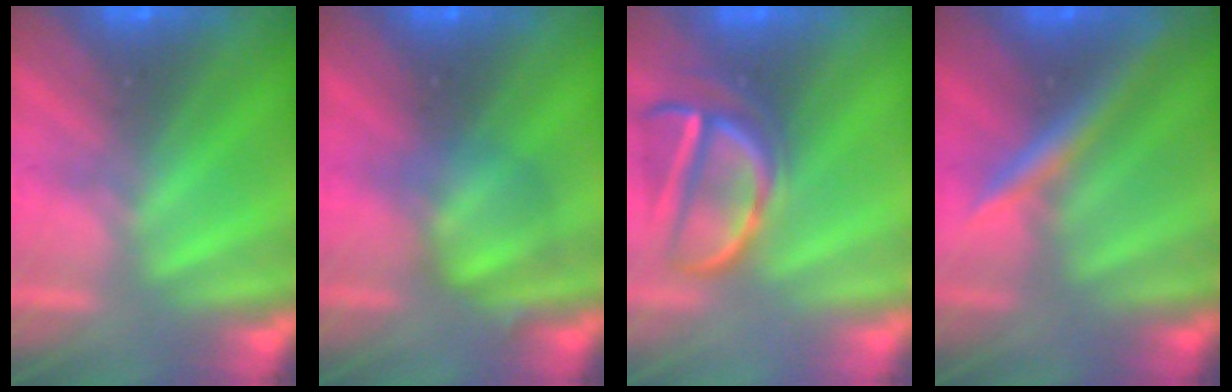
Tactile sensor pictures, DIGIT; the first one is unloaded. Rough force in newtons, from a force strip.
{"total": 2.5}
{"total": 4.0}
{"total": 2.4}